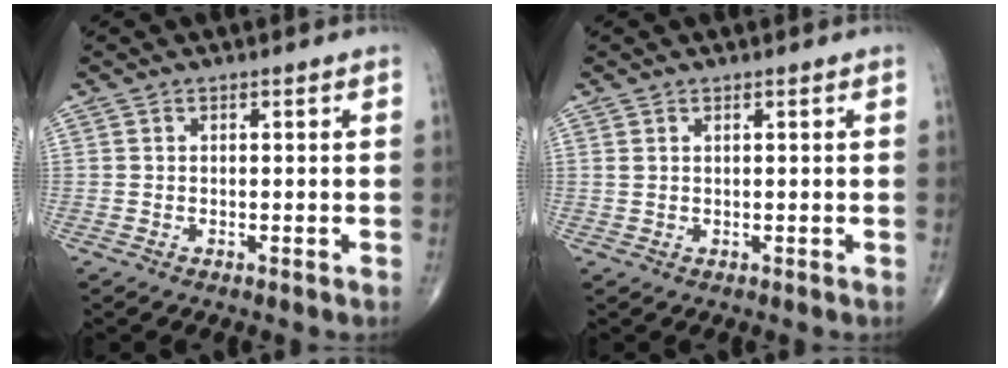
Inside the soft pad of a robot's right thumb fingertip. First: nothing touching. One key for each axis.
{"total": 0.6, "fx": 0.4, "fy": 0.1, "fz": 0.4, "tx": -0.013, "ty": 0.007, "tz": 0.010}